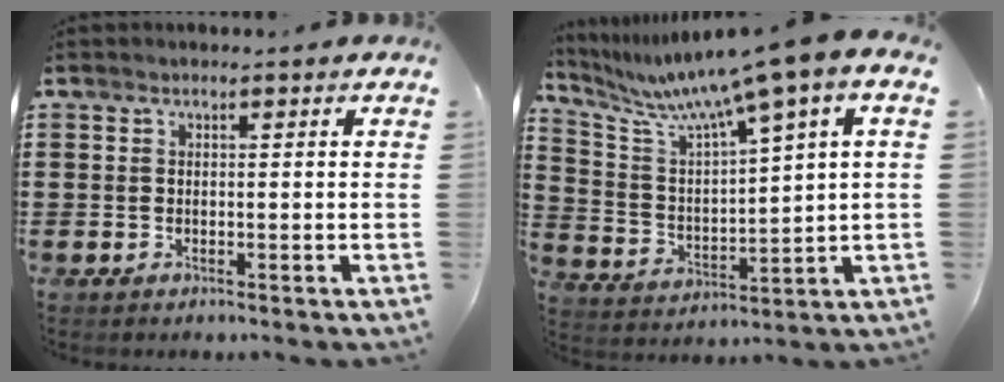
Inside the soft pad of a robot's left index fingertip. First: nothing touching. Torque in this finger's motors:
{"motor_torque": [1.11, -1.03, 0.85, 0.21]}